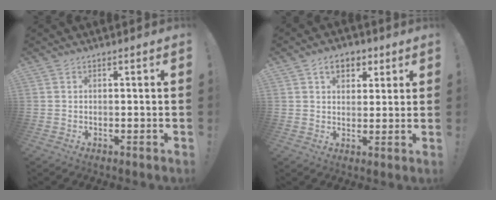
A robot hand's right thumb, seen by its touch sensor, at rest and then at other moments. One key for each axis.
{"total": 7.6, "fx": 3.6, "fy": 5.2, "fz": 4.1, "tx": -0.050, "ty": -0.007, "tz": 0.065}